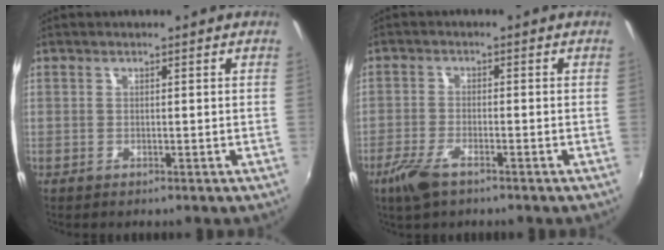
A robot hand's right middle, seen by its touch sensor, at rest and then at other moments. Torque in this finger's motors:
{"motor_torque": [0.54, -0.45, 0.06, 0.06]}